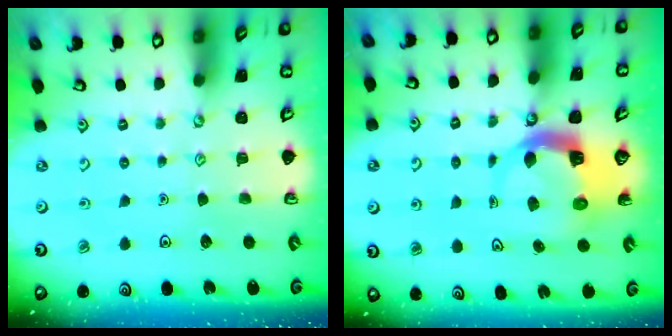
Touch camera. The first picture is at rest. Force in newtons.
{"total": 5.4, "press": 5.4, "slide": 0.7}